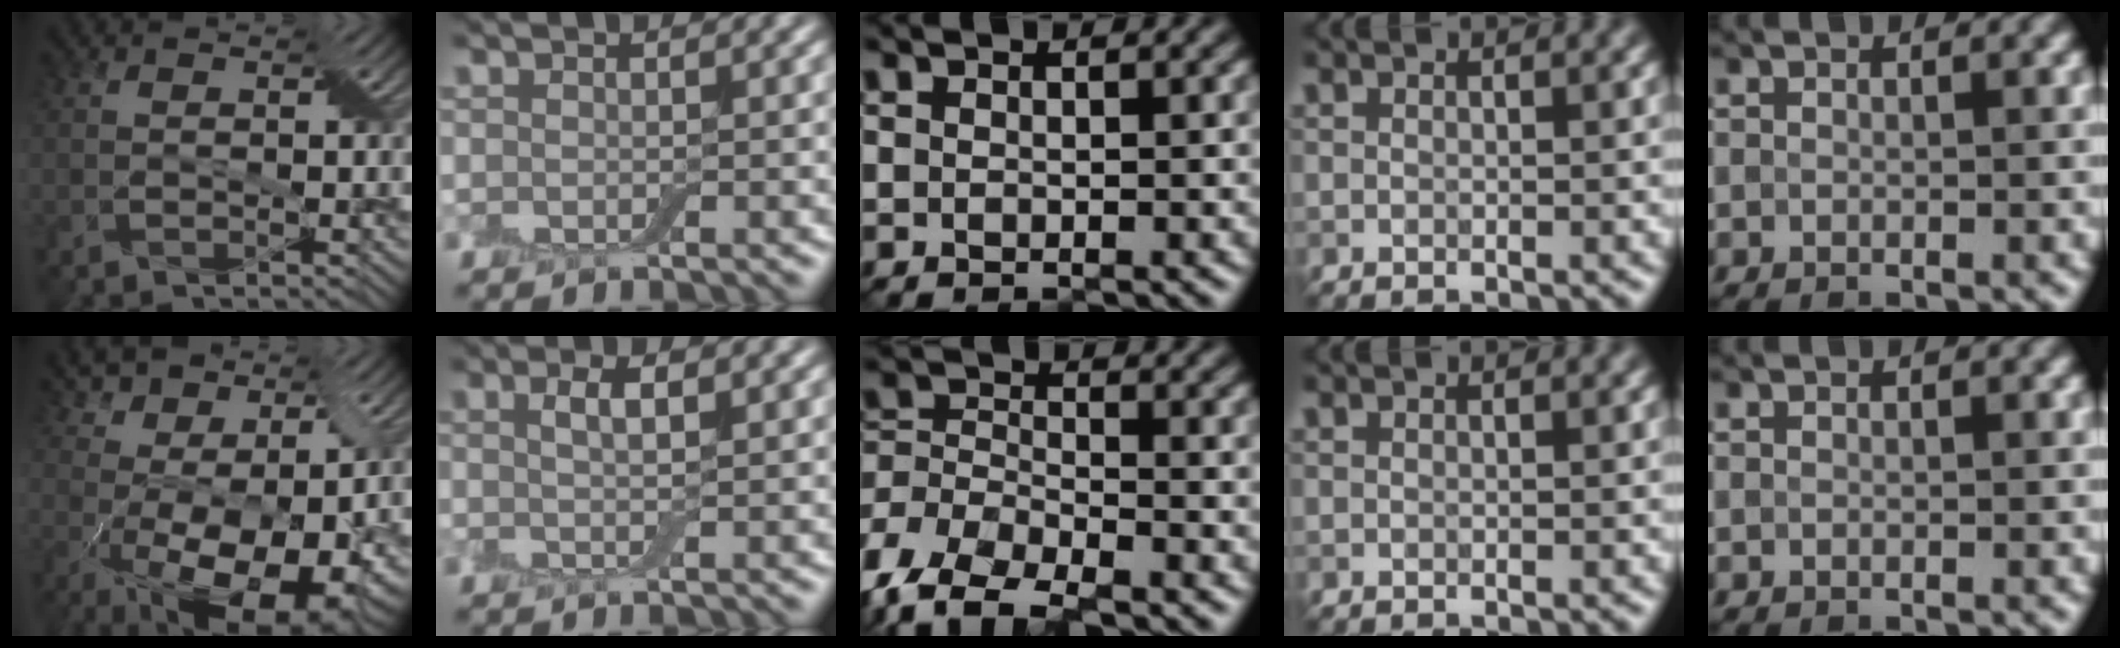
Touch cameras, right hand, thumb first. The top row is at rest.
{"thumb": {"total": 15.2, "force": [1.6, 8.6, 12.4], "torque": [-0.217, -0.014, 0.055]}, "index": {"total": 2.1, "force": [0.6, 0.5, 1.9], "torque": [-0.036, -0.002, 0.009]}, "middle": {"total": 7.9, "force": [-5.5, 3.7, 4.3], "torque": [-0.083, -0.008, -0.109]}}